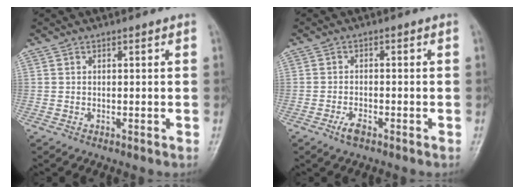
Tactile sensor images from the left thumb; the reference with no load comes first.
{"total": 2.4, "force": [-1.7, 1.0, 1.4], "torque": [-0.031, 0.005, -0.033]}